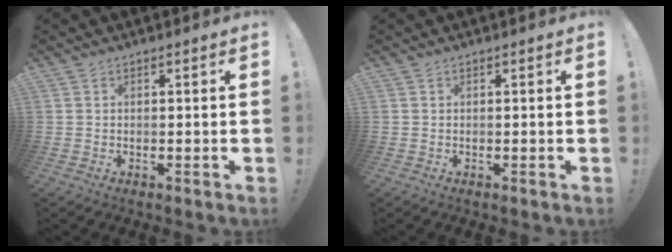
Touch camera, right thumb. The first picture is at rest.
{"total": 0.0}